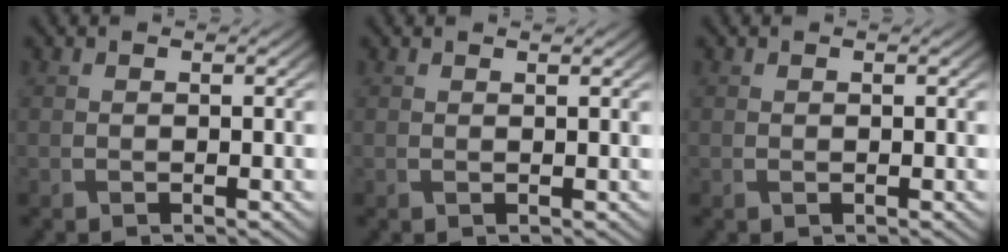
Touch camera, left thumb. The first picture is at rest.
{"total": 0.5, "force": [0.5, -0.1, 0.2], "torque": [-0.005, 0.002, 0.010]}
{"total": 0.0}